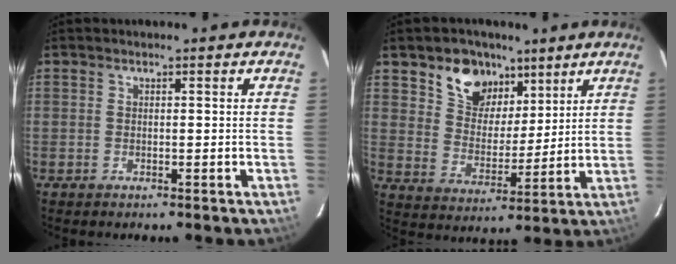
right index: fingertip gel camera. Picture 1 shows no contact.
{"total": 10.9, "force": [6.9, 7.5, 3.9], "torque": [-0.075, 0.012, 0.126]}